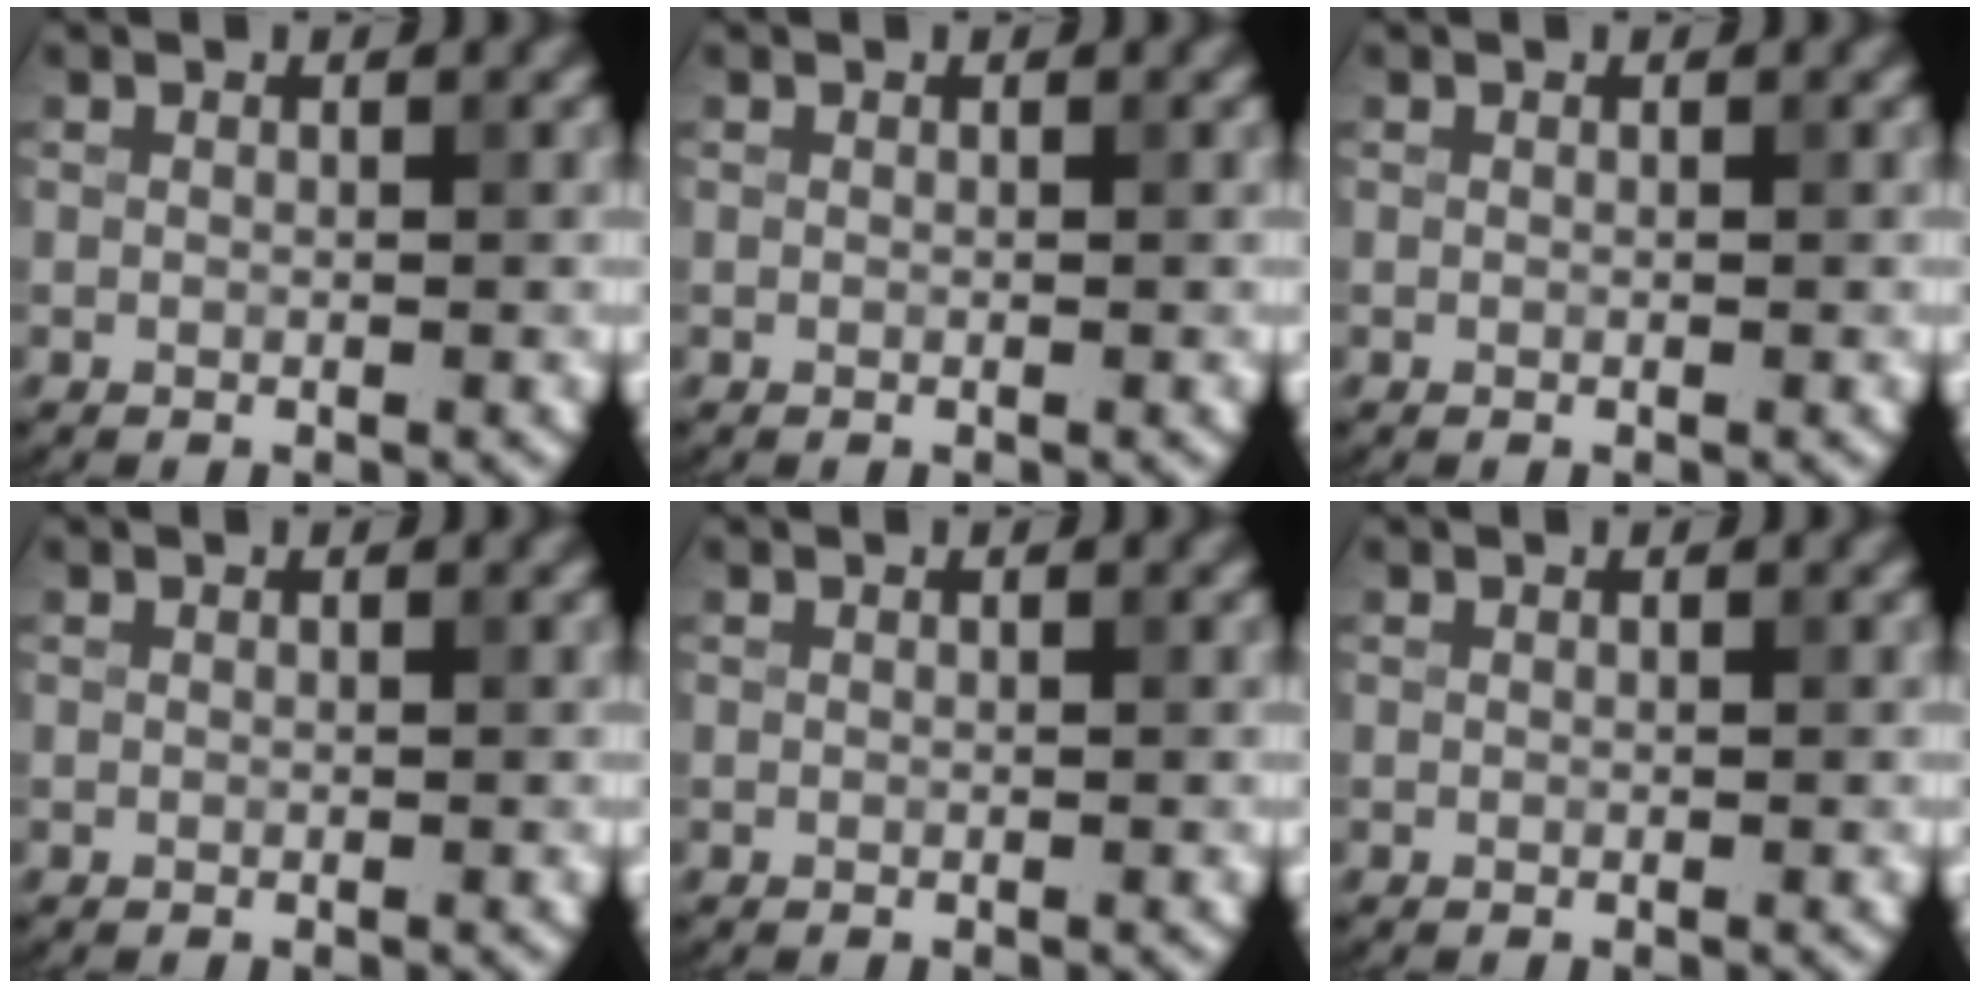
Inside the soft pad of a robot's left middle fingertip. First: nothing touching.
{"total": 0.0}
{"total": 0.0}
{"total": 0.0}
{"total": 0.0}
{"total": 0.0}